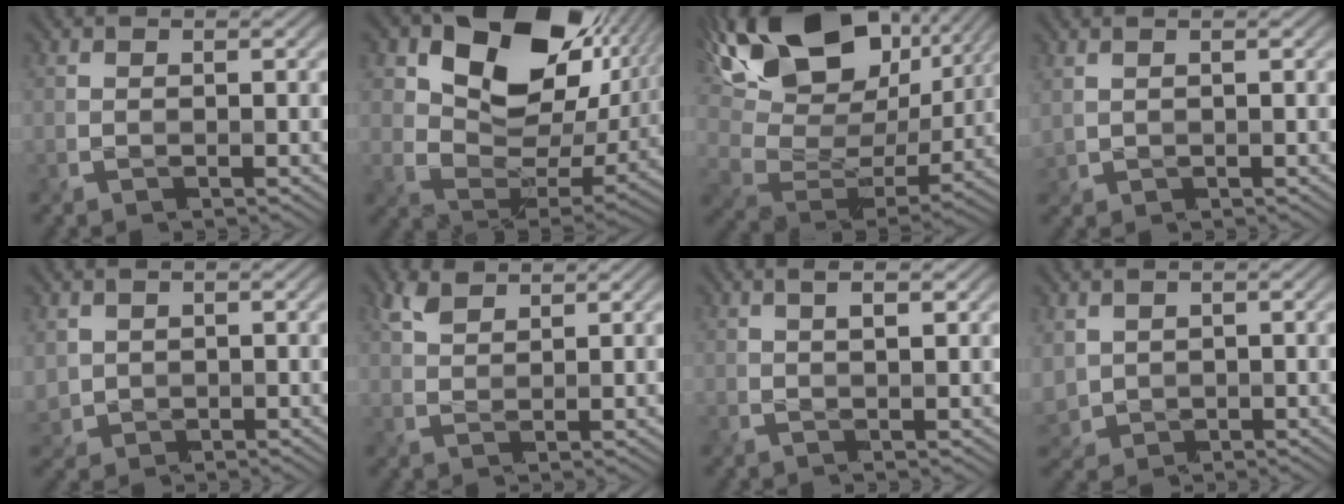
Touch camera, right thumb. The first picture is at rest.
{"total": 16.7, "force": [7.2, 10.6, 10.6], "torque": [-0.175, -0.002, 0.123]}
{"total": 19.4, "force": [9.4, 11.4, 12.6], "torque": [-0.259, 0.026, 0.162]}
{"total": 1.1, "force": [0.8, 0.3, 0.6], "torque": [-0.019, 0.005, 0.023]}
{"total": 2.9, "force": [1.2, 2.4, 1.2], "torque": [-0.047, 0.001, 0.028]}
{"total": 3.2, "force": [2.2, 1.5, 1.9], "torque": [-0.048, 0.006, 0.048]}
{"total": 2.1, "force": [0.8, 0.2, 1.9], "torque": [-0.029, -0.003, 0.015]}
{"total": 3.7, "force": [1.4, 2.8, 2.0], "torque": [-0.074, 0.003, 0.032]}